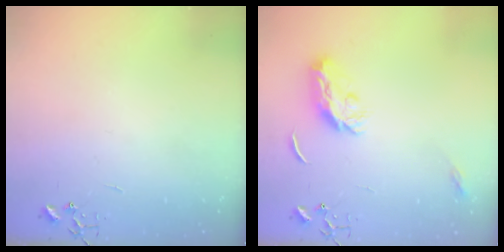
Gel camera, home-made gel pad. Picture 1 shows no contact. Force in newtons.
{"total": 9.9, "press": 9.9, "slide": 0.3}